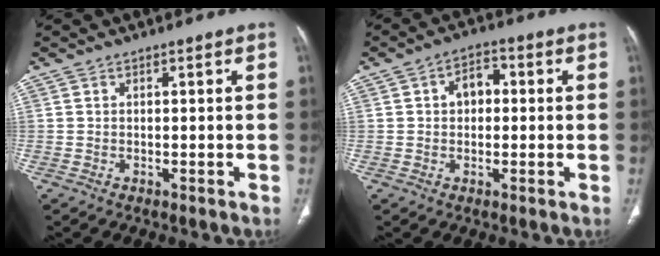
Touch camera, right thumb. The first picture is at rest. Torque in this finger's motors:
{"motor_torque": [-0.11, 0.30, 0.42, 0.32, 0.08]}